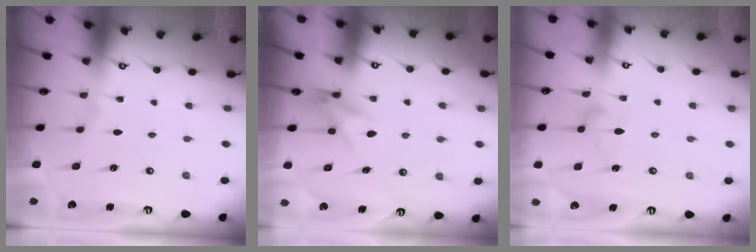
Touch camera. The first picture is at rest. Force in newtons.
{"total": 9.3, "press": 9.3, "slide": 0.7}
{"total": 7.7, "press": 7.7, "slide": 0.4}